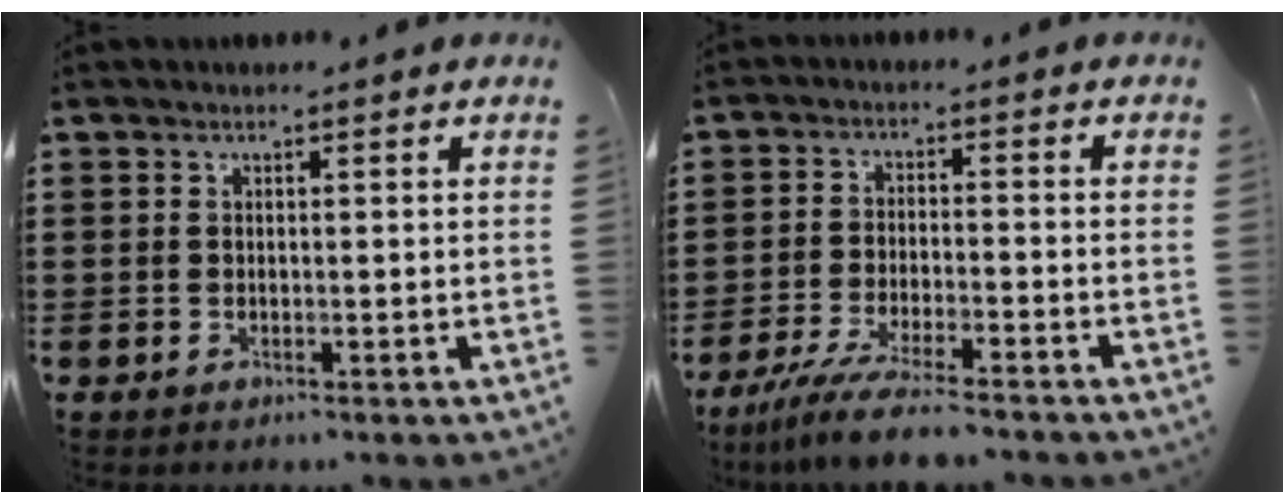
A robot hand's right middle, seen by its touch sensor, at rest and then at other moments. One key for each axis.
{"total": 6.5, "fx": -5.6, "fy": 0.2, "fz": 3.4, "tx": -0.078, "ty": -0.015, "tz": -0.110}